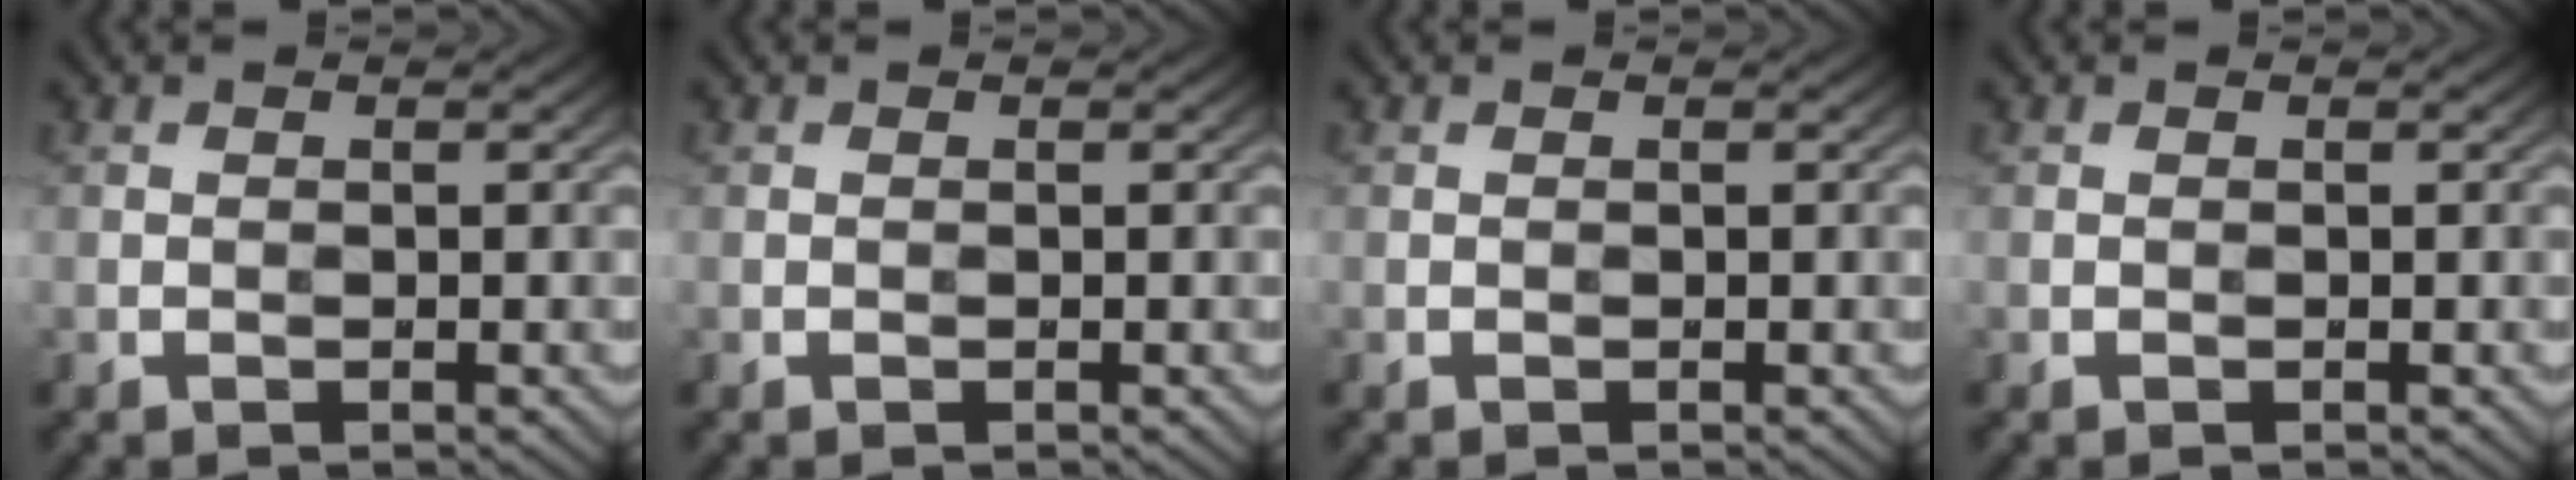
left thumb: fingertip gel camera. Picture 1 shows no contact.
{"total": 0.0}
{"total": 0.0}
{"total": 0.0}